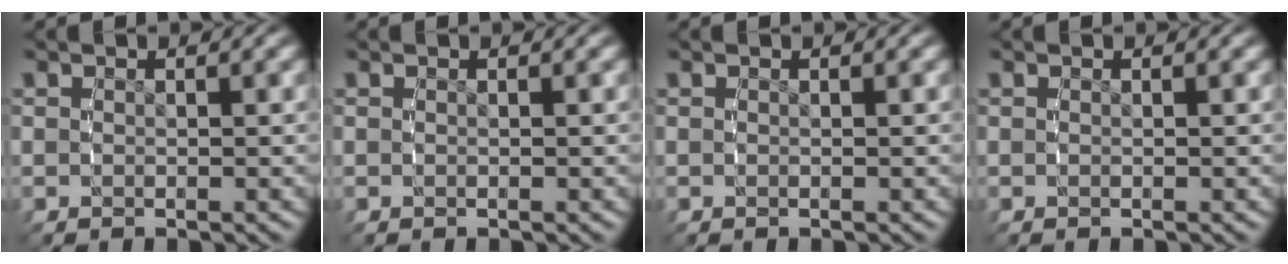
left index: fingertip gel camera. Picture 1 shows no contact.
{"total": 0.0}
{"total": 0.0}
{"total": 0.0}